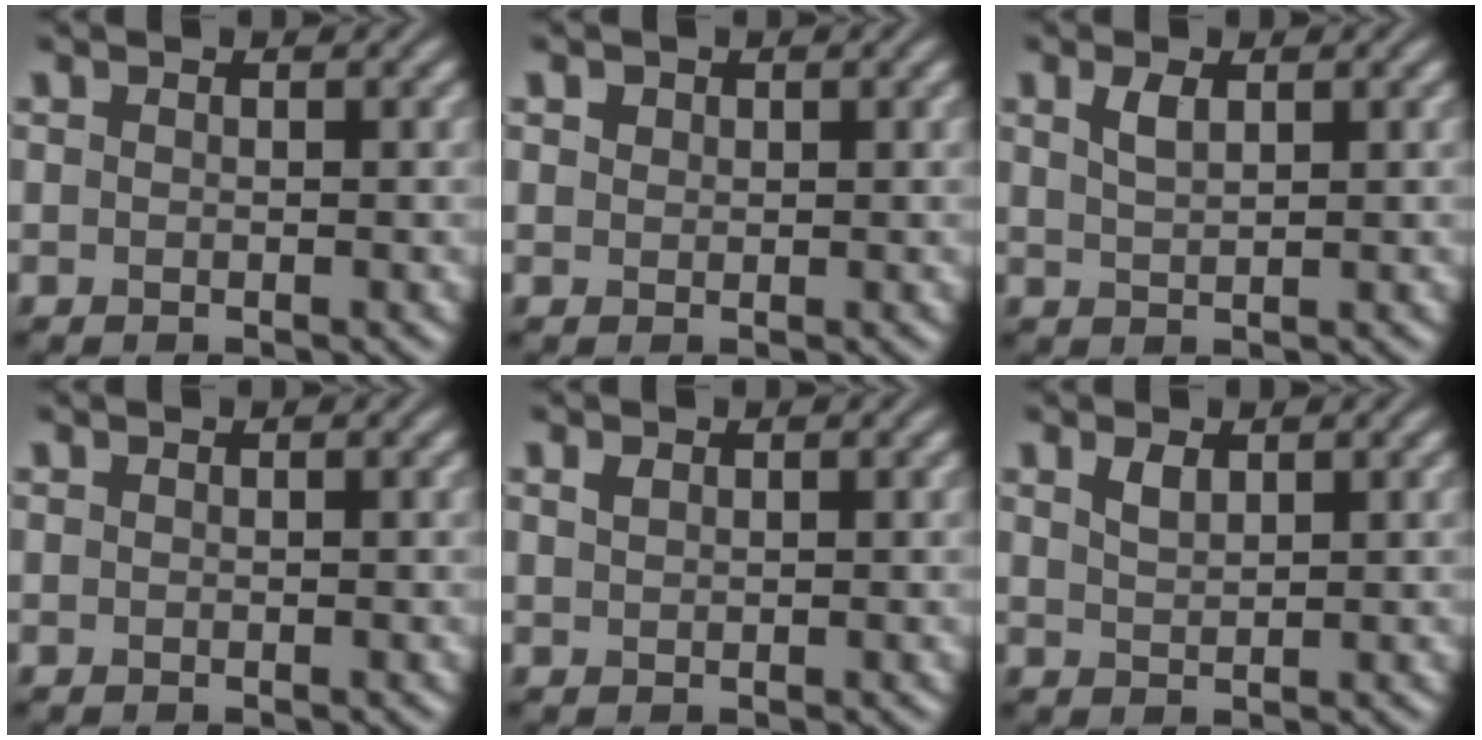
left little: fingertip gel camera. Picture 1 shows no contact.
{"total": 1.1, "force": [0.7, 0.7, 0.3], "torque": [-0.005, -0.001, 0.007]}
{"total": 1.7, "force": [1.0, 0.6, 1.3], "torque": [-0.028, 0.003, 0.021]}
{"total": 0.0}
{"total": 0.8, "force": [0.5, 0.4, 0.4], "torque": [-0.013, 0.002, 0.012]}
{"total": 1.5, "force": [1.0, 0.7, 0.9], "torque": [-0.021, 0.001, 0.023]}